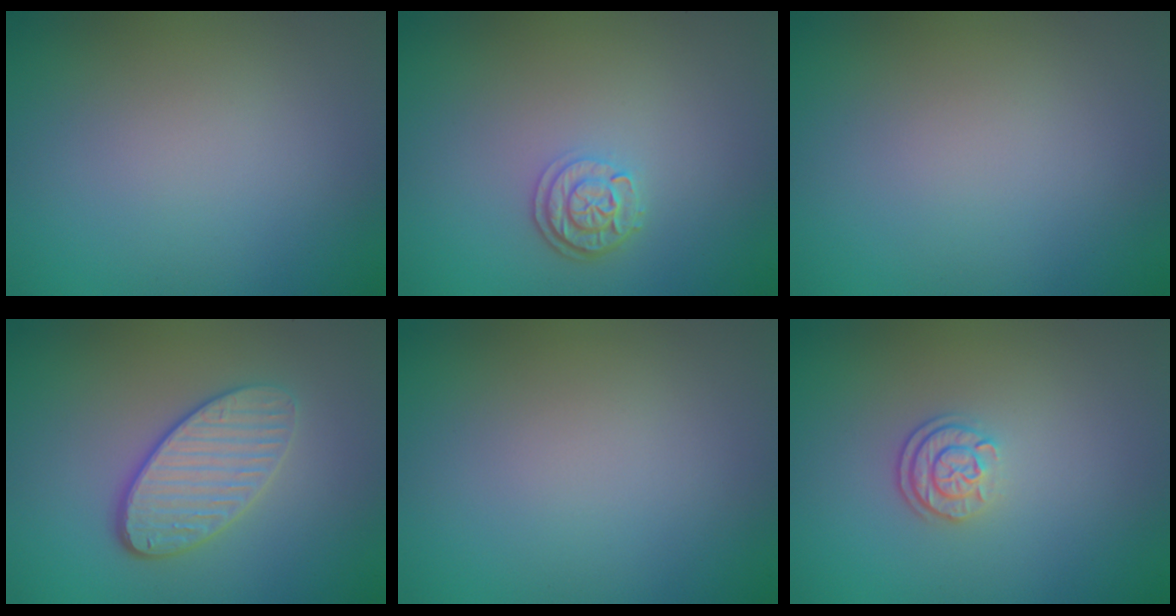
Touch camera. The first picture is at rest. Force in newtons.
{"total": 2.5, "press": 2.1, "slide": 1.3}
{"total": 0.0}
{"total": 4.1, "press": 3.3, "slide": 2.4}
{"total": 0.0}
{"total": 2.2, "press": 1.8, "slide": 1.3}